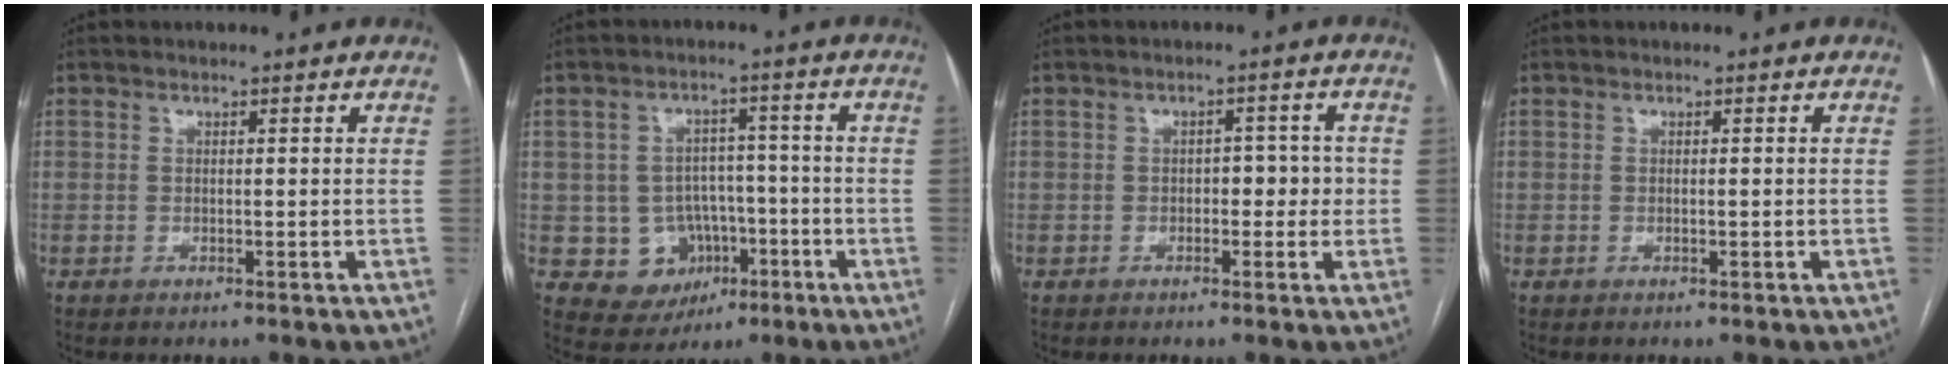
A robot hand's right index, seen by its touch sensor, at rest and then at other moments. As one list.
[{"total": 8.2, "force": [-2.2, 7.6, 2.1], "torque": [-0.024, 0.024, -0.022]}, {"total": 3.7, "force": [-0.4, 2.1, 3.0], "torque": [-0.028, 0.018, -0.007]}, {"total": 0.5, "force": [-0.1, 0.0, 0.5], "torque": [-0.010, -0.001, 0.000]}]